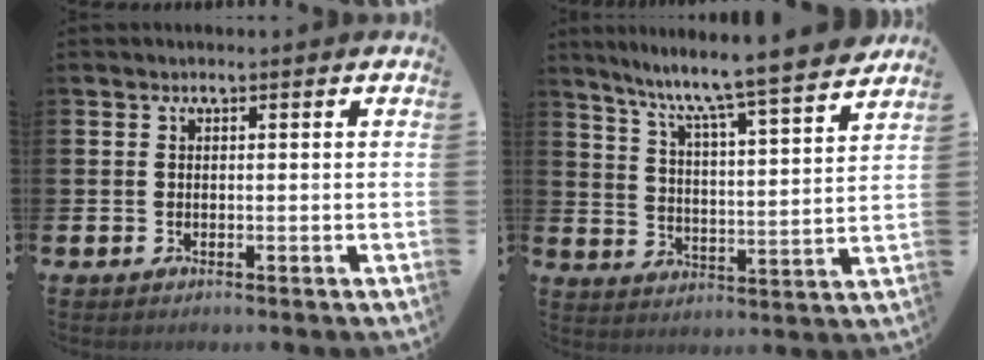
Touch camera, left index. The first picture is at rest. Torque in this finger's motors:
{"motor_torque": [0.25, -0.50, 0.92, 0.21]}